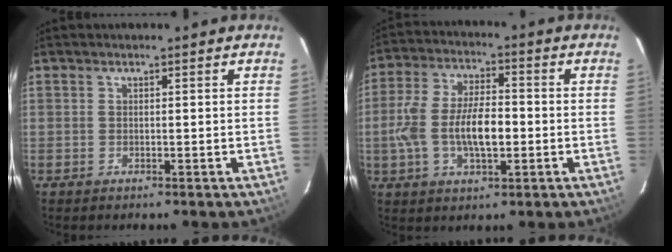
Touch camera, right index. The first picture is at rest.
{"total": 11.5, "force": [-2.0, 4.7, 10.3], "torque": [-0.210, 0.004, -0.034]}